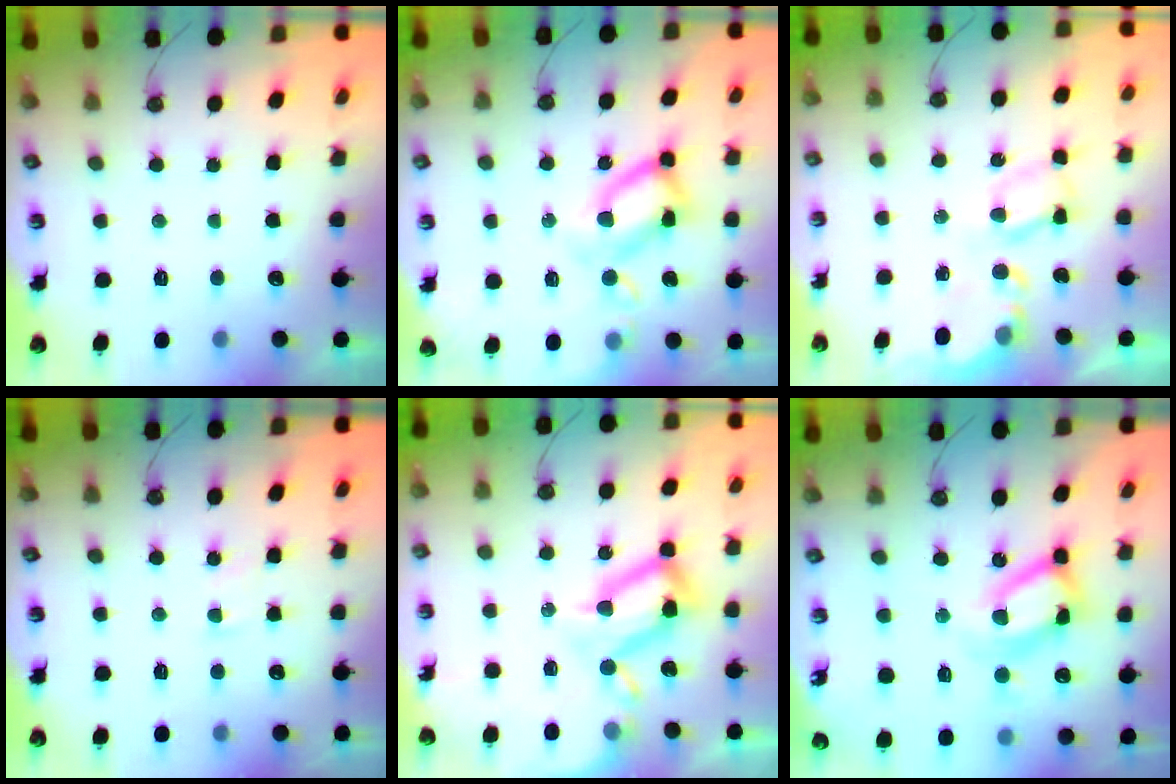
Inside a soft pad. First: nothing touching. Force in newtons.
{"total": 16.2, "press": 16.0, "slide": 2.6}
{"total": 5.8, "press": 5.7, "slide": 0.5}
{"total": 3.1, "press": 3.1, "slide": 0.5}
{"total": 19.9, "press": 19.8, "slide": 2.3}
{"total": 19.4, "press": 19.3, "slide": 2.6}